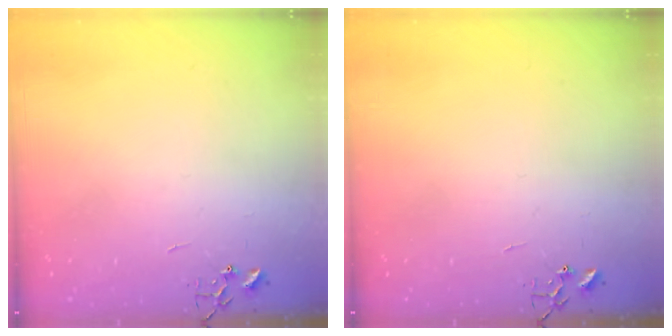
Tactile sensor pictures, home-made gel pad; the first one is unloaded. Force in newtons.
{"total": 0.0}